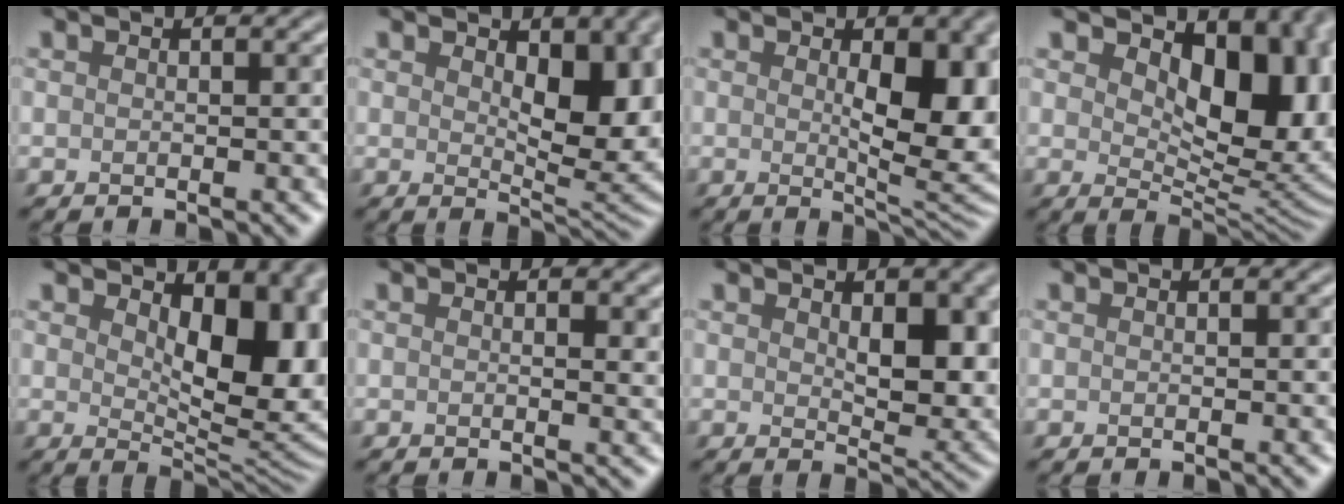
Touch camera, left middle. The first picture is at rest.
{"total": 7.3, "force": [1.5, 3.8, 6.1], "torque": [-0.092, -0.010, 0.029]}
{"total": 8.2, "force": [0.6, 3.3, 7.5], "torque": [-0.102, -0.011, 0.018]}
{"total": 11.8, "force": [3.2, 6.8, 9.2], "torque": [-0.116, -0.016, 0.055]}
{"total": 9.9, "force": [2.3, 5.4, 8.0], "torque": [-0.105, -0.012, 0.041]}
{"total": 1.3, "force": [0.3, 0.3, 1.2], "torque": [-0.014, -0.004, 0.003]}
{"total": 6.9, "force": [1.2, 3.7, 5.7], "torque": [-0.085, -0.012, 0.029]}
{"total": 0.0}